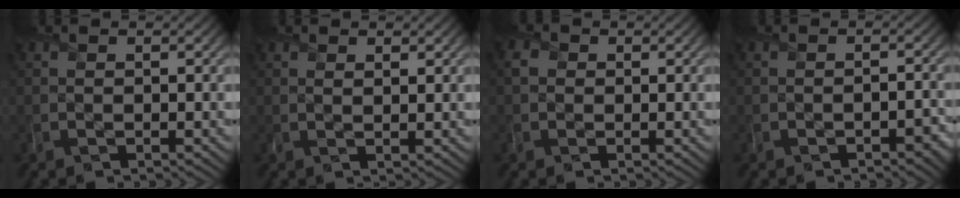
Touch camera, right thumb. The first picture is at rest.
{"total": 1.3, "force": [1.0, 0.4, 0.7], "torque": [-0.019, -0.003, 0.019]}
{"total": 1.8, "force": [0.3, 1.6, 0.8], "torque": [-0.023, 0.002, 0.000]}
{"total": 1.9, "force": [-1.4, 1.0, 0.8], "torque": [-0.010, -0.007, -0.020]}